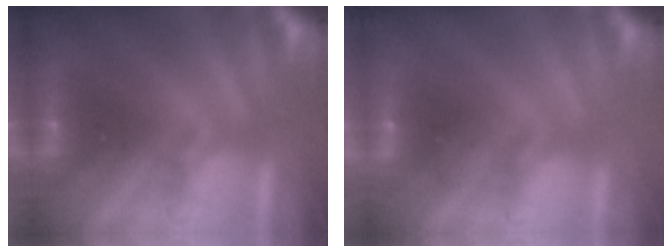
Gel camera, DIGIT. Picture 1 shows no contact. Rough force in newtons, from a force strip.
{"total": 1.3}